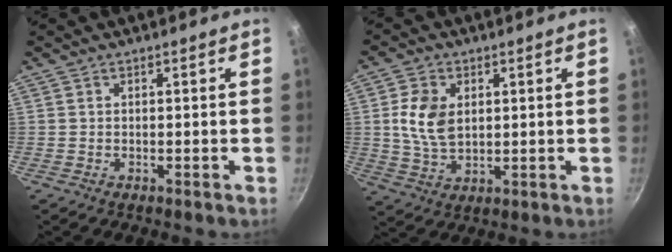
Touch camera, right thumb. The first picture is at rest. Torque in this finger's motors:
{"motor_torque": [-0.62, 1.02, 1.05, -0.07, 0.13]}